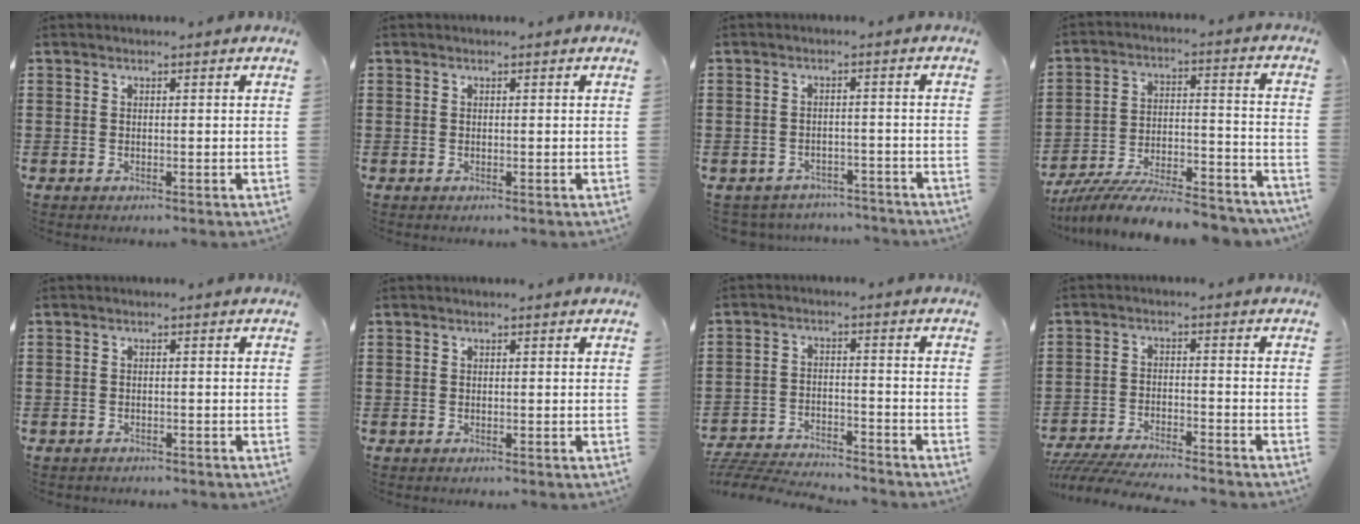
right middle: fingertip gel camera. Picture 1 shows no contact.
{"total": 0.0}
{"total": 2.7, "force": [-2.6, 0.5, -0.3], "torque": [-0.004, 0.001, -0.059]}
{"total": 9.9, "force": [-9.2, 1.0, 3.6], "torque": [-0.048, 0.021, -0.176]}
{"total": 1.0, "force": [-0.9, 0.2, 0.0], "torque": [-0.003, 0.001, -0.021]}
{"total": 0.0}
{"total": 5.4, "force": [-5.3, 0.4, 0.8], "torque": [-0.026, 0.002, -0.112]}
{"total": 5.0, "force": [-4.8, 0.2, 1.3], "torque": [-0.035, -0.007, -0.099]}